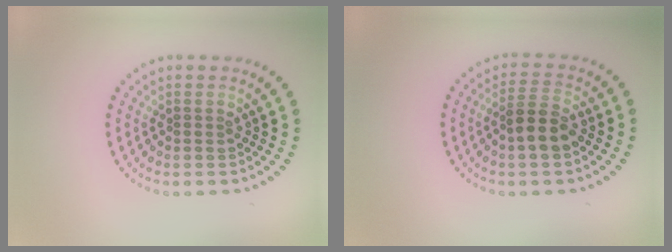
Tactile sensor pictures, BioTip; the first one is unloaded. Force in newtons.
{"total": 3.5, "press": 3.3, "slide": 1.1}